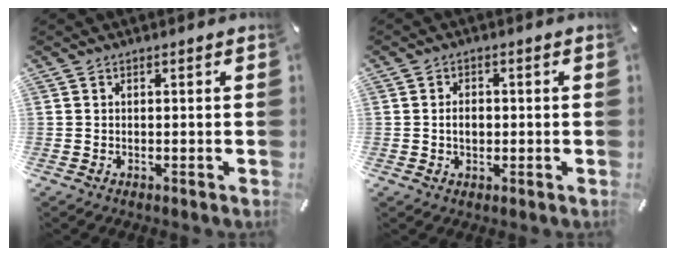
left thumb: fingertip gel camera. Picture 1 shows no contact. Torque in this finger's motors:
{"motor_torque": [0.57, 0.50, 0.32, 0.00, 0.03]}